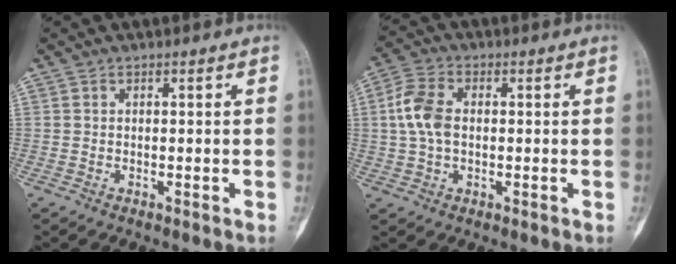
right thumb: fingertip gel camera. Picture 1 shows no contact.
{"total": 7.6, "force": [0.5, 4.8, 5.9], "torque": [-0.125, 0.014, 0.006]}